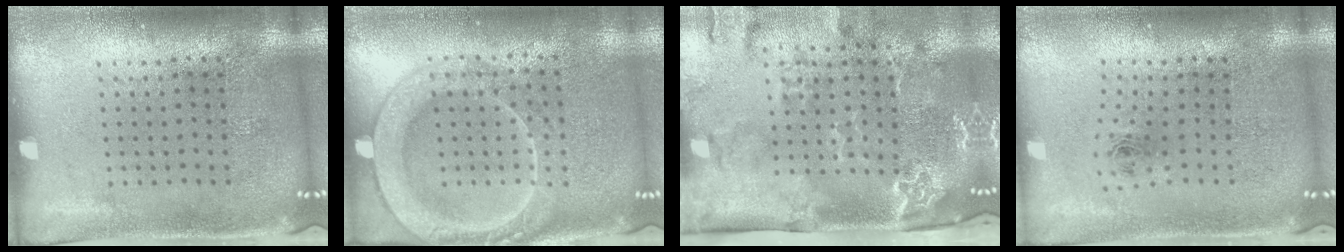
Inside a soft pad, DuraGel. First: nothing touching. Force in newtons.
{"total": 2.0, "press": 1.9, "slide": 0.3}
{"total": 3.2, "press": 2.4, "slide": 2.2}
{"total": 0.9, "press": 0.4, "slide": 0.8}